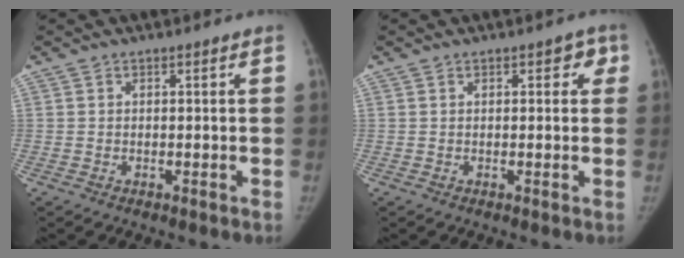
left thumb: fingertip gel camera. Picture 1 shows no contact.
{"total": 2.3, "force": [0.9, 1.4, 1.6], "torque": [0.007, 0.003, 0.002]}